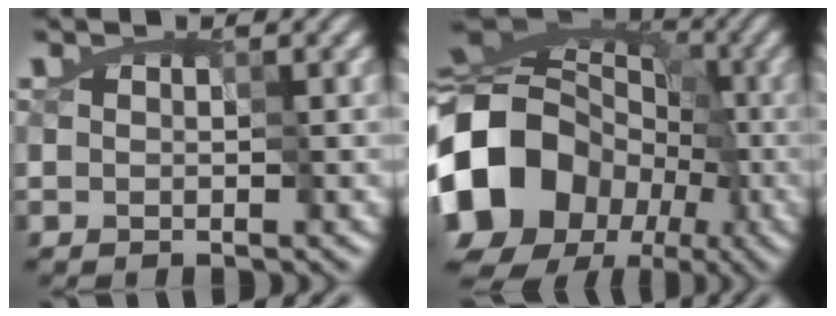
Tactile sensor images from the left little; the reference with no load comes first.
{"total": 17.7, "force": [-6.6, 14.3, 8.1], "torque": [-0.163, 0.014, -0.142]}